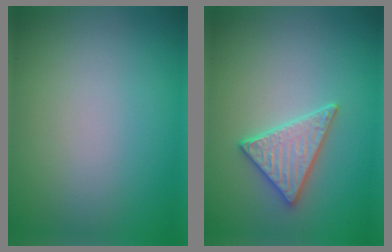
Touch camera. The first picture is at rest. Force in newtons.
{"total": 3.0, "press": 2.9, "slide": 0.7}